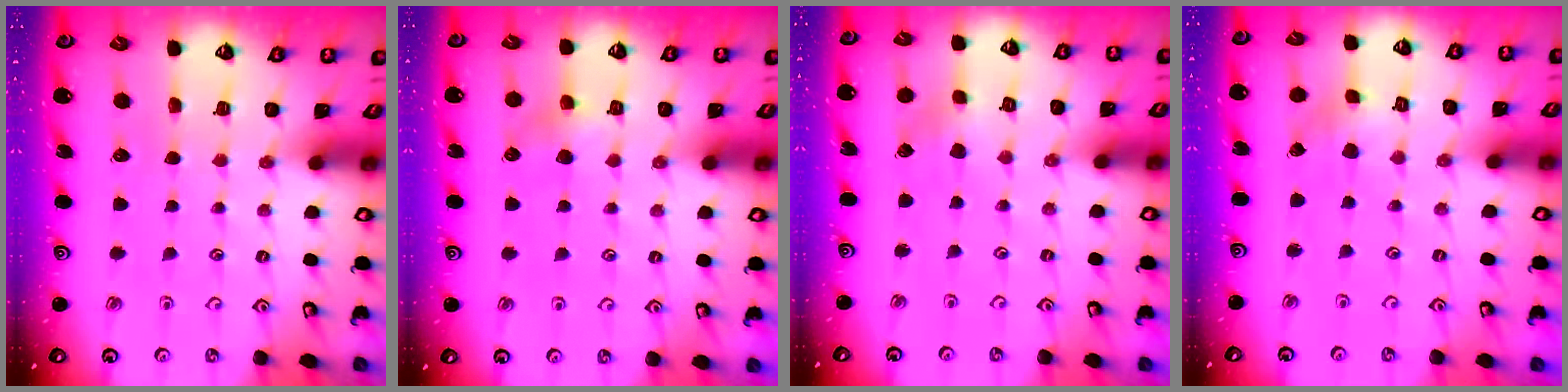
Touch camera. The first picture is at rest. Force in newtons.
{"total": 5.3, "press": 5.3, "slide": 0.6}
{"total": 2.9, "press": 2.9, "slide": 0.3}
{"total": 2.0, "press": 2.0, "slide": 0.1}